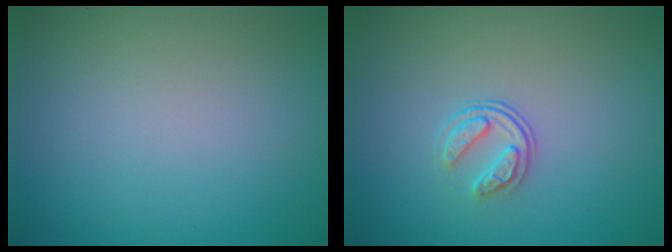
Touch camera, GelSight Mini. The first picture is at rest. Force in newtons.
{"total": 1.9, "press": 1.3, "slide": 1.4}